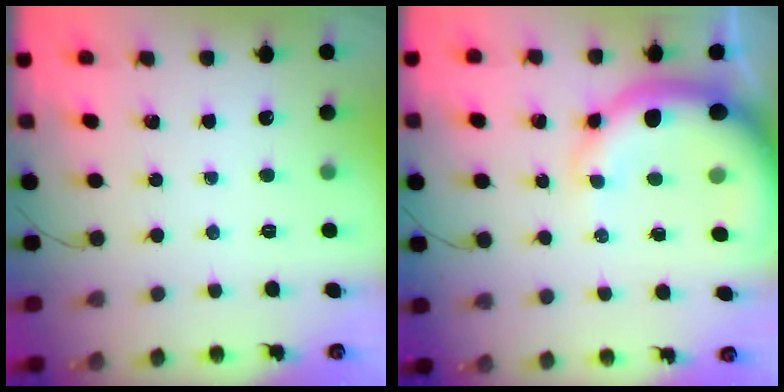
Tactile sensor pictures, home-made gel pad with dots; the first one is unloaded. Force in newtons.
{"total": 12.8, "press": 12.3, "slide": 3.4}